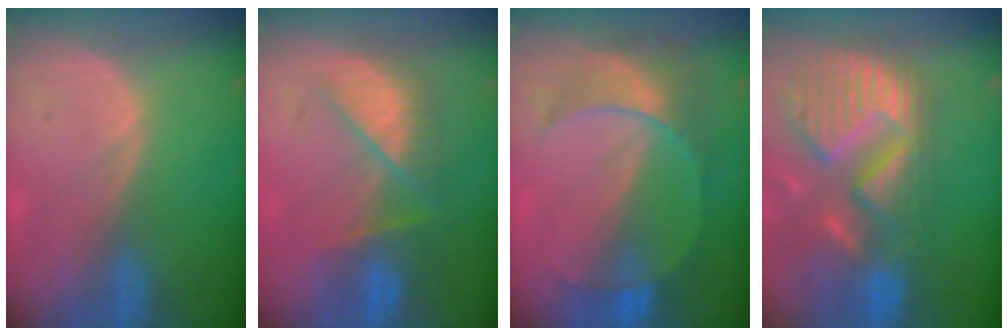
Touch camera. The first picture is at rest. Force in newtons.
{"total": 7.3, "press": 7.1, "slide": 1.6}
{"total": 7.3, "press": 7.0, "slide": 1.8}
{"total": 13.9, "press": 11.5, "slide": 7.7}